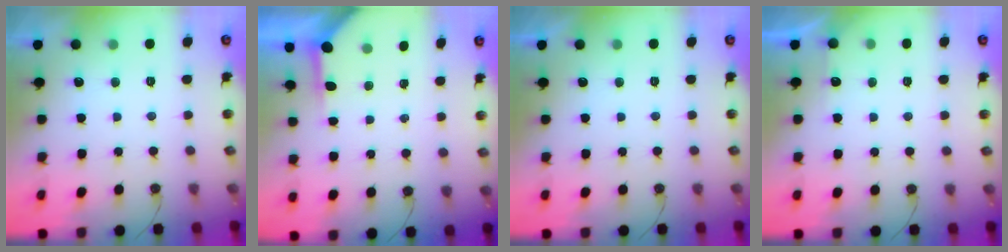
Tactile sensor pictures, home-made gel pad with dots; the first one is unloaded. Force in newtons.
{"total": 3.9, "press": 3.9, "slide": 0.4}
{"total": 0.0}
{"total": 2.9, "press": 2.9, "slide": 0.3}